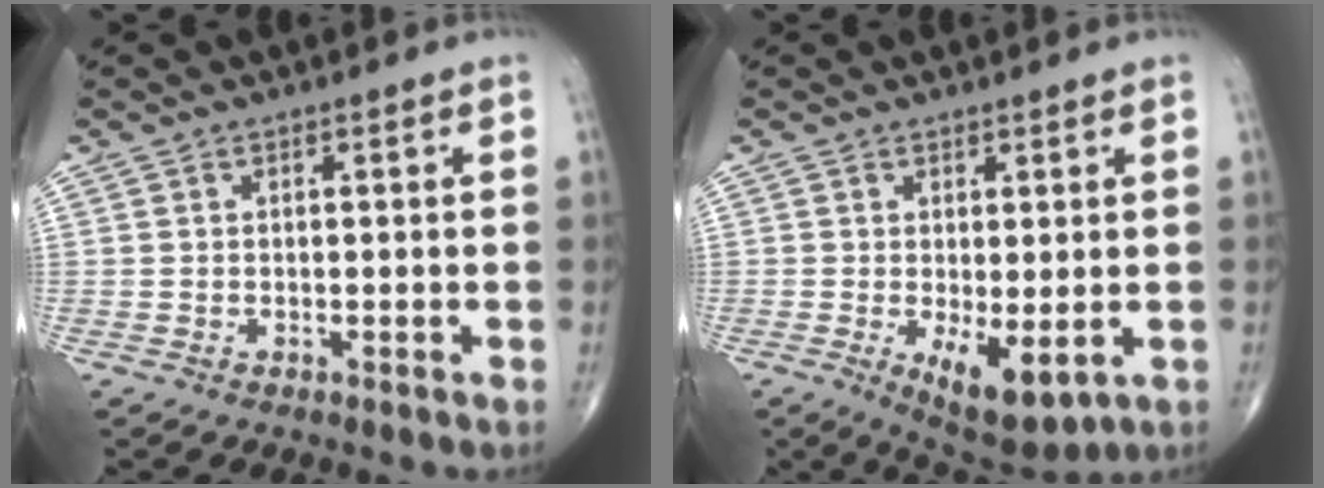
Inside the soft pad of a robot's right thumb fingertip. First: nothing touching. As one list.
[{"total": 8.4, "force": [-1.8, 3.5, 7.4], "torque": [-0.106, -0.022, -0.016]}]